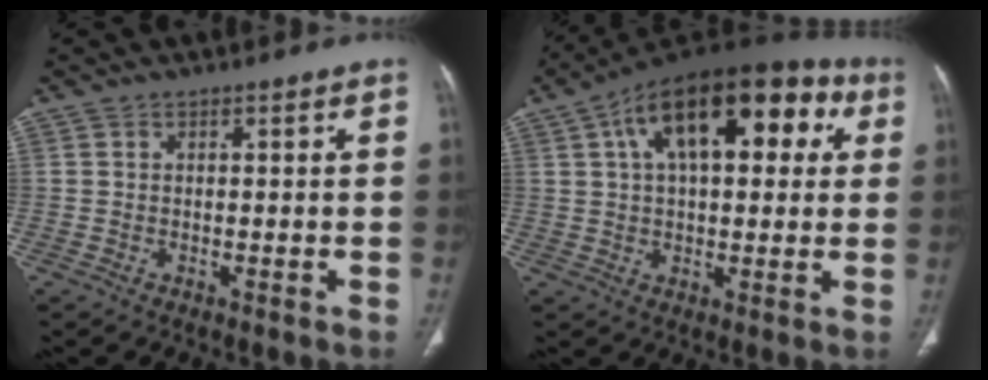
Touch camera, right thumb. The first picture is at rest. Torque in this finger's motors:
{"motor_torque": [0.32, 4.69, 1.98, 0.66, 0.20]}